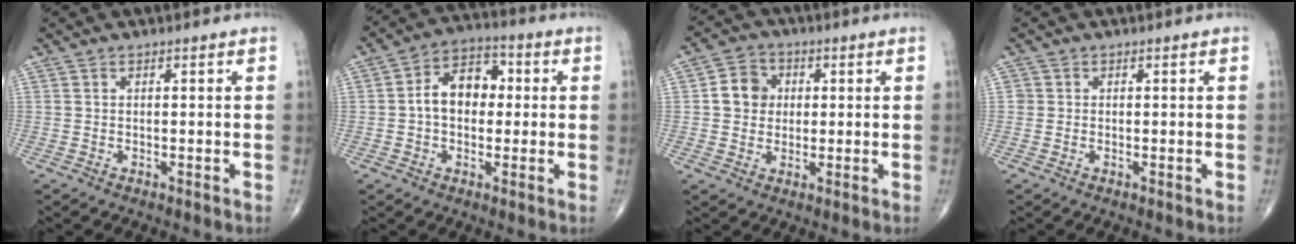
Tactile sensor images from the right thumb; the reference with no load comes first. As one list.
[{"total": 11.7, "force": [0.6, 8.2, 8.3], "torque": [-0.112, 0.032, -0.002]}, {"total": 6.4, "force": [0.8, 5.7, 2.9], "torque": [-0.026, 0.007, 0.005]}, {"total": 0.8, "force": [0.0, 0.8, 0.0], "torque": [0.005, 0.004, 0.000]}]